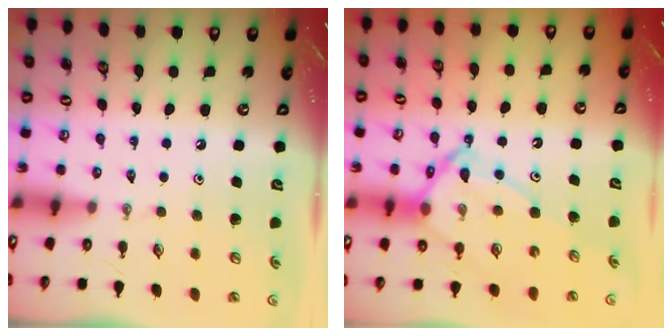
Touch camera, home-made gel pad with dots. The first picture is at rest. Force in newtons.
{"total": 12.8, "press": 12.8, "slide": 0.9}